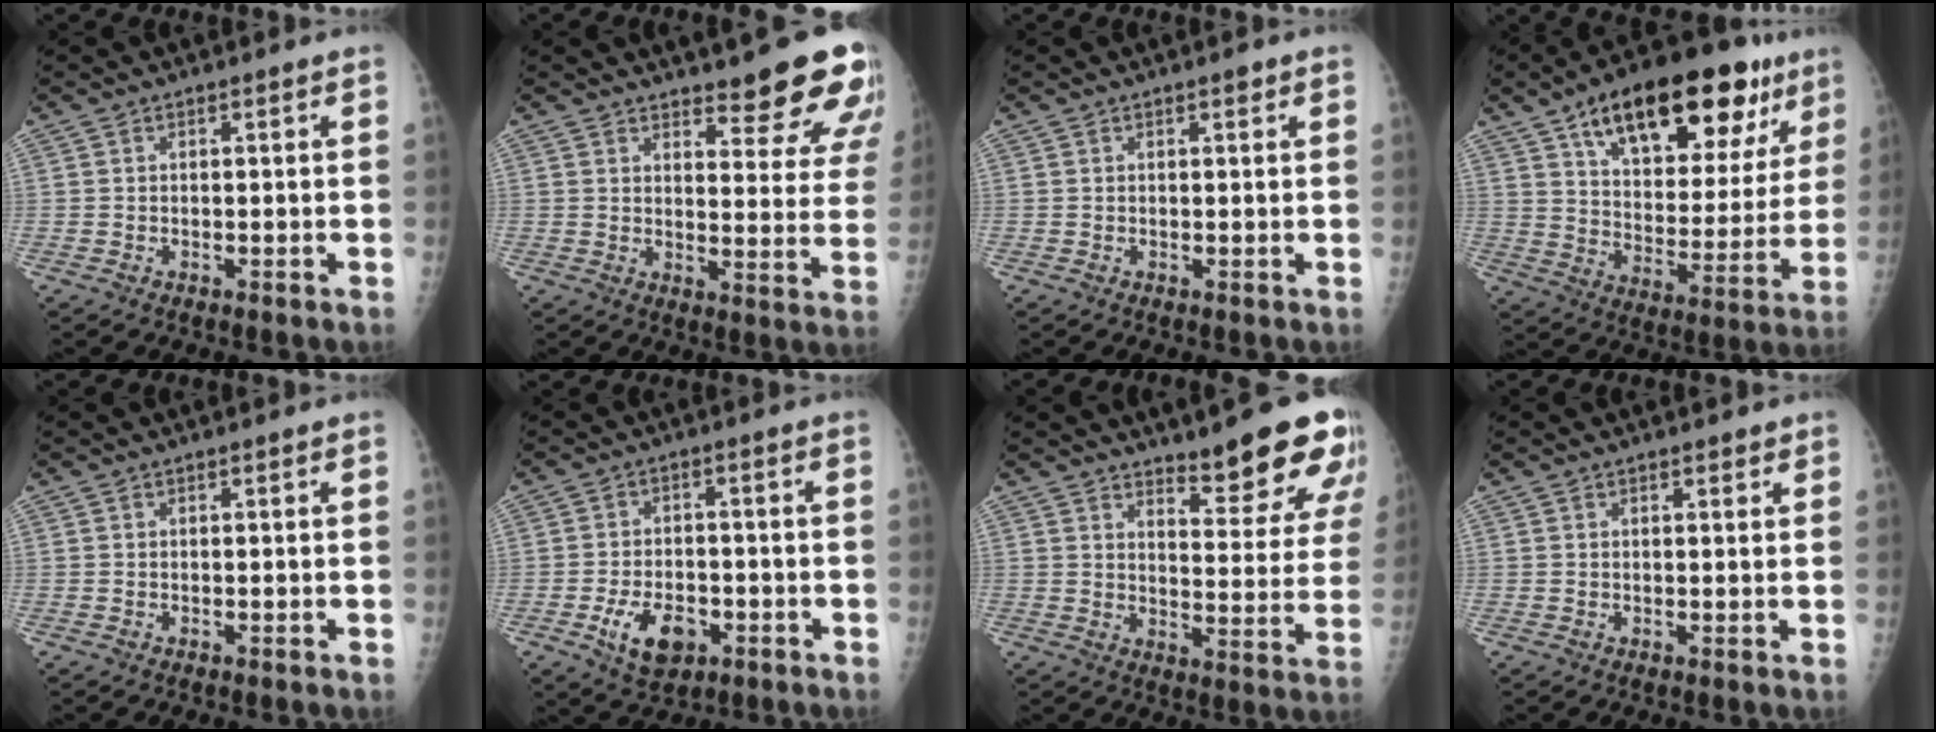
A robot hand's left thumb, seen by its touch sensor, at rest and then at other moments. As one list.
[{"total": 13.2, "force": [10.3, 3.4, 7.6], "torque": [-0.055, -0.074, 0.121]}, {"total": 1.0, "force": [0.6, 0.4, 0.7], "torque": [-0.007, 0.000, 0.006]}, {"total": 27.2, "force": [15.3, 12.3, 18.9], "torque": [-0.240, -0.018, 0.234]}, {"total": 0.0}, {"total": 8.2, "force": [-3.5, 5.0, 5.5], "torque": [-0.083, 0.012, -0.052]}, {"total": 14.2, "force": [10.5, 3.4, 8.9], "torque": [-0.077, -0.080, 0.141]}, {"total": 1.2, "force": [0.9, 0.5, 0.7], "torque": [-0.004, -0.004, 0.010]}]